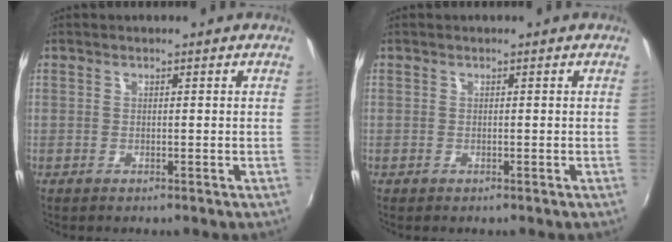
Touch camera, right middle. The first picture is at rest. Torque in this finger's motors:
{"motor_torque": [0.68, -1.34, 0.05, 0.02]}